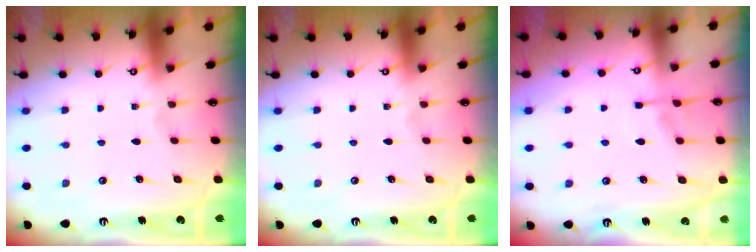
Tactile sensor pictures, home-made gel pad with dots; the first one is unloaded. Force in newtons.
{"total": 0.0}
{"total": 4.1, "press": 4.1, "slide": 0.7}